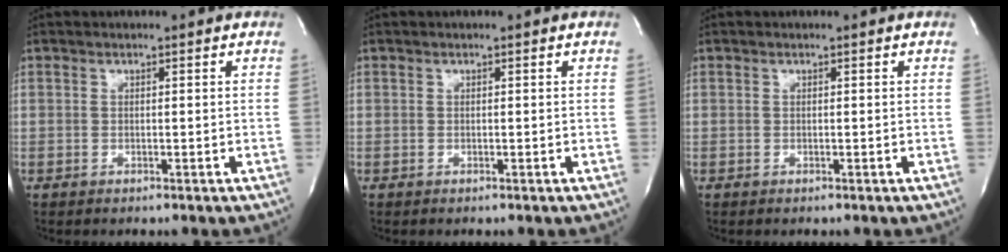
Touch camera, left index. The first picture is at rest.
{"total": 0.0}
{"total": 0.0}